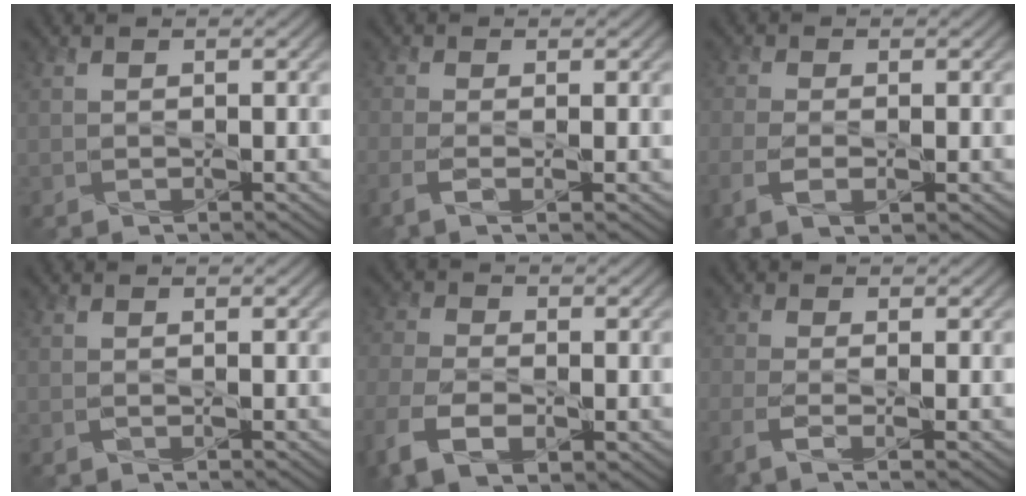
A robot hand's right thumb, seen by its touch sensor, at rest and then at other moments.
{"total": 3.6, "force": [-1.5, 1.0, 3.0], "torque": [-0.074, -0.007, -0.037]}
{"total": 4.4, "force": [-1.8, 1.8, 3.6], "torque": [-0.091, -0.008, -0.036]}
{"total": 0.5, "force": [-0.2, 0.1, 0.5], "torque": [-0.011, -0.003, -0.005]}
{"total": 8.7, "force": [-3.9, 4.9, 6.1], "torque": [-0.148, -0.020, -0.072]}
{"total": 4.4, "force": [-2.1, 1.3, 3.7], "torque": [-0.086, -0.008, -0.048]}